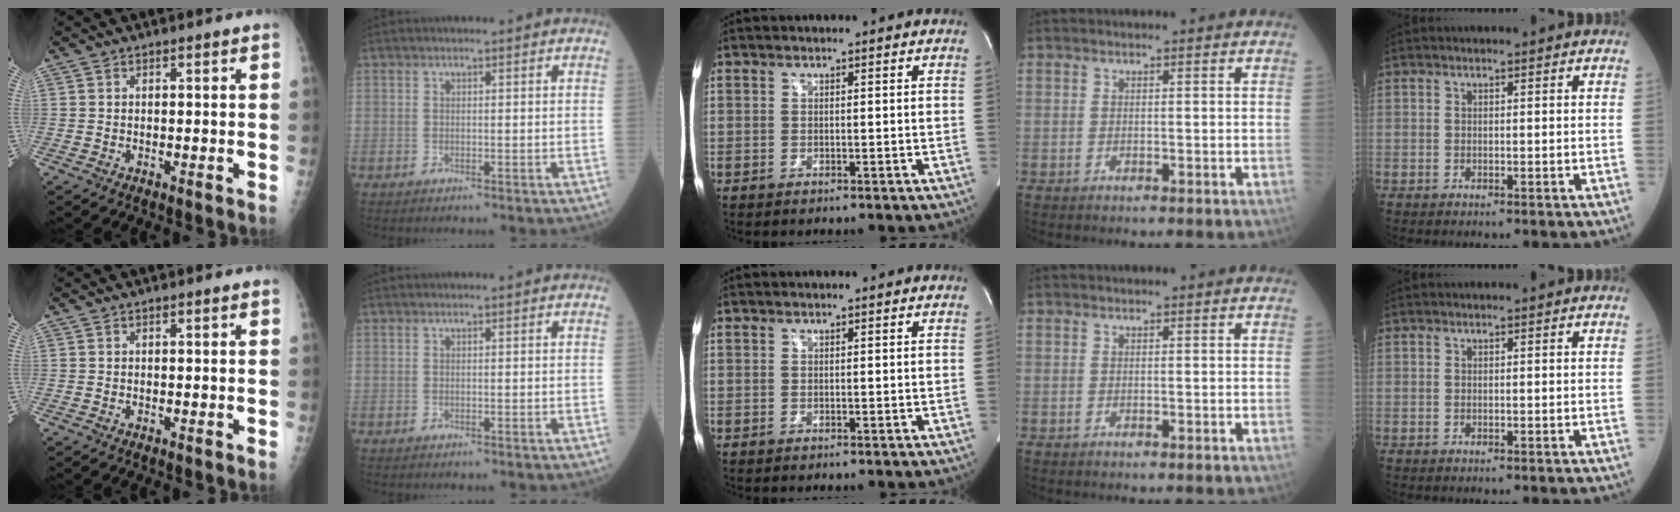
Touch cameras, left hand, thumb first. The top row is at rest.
{}